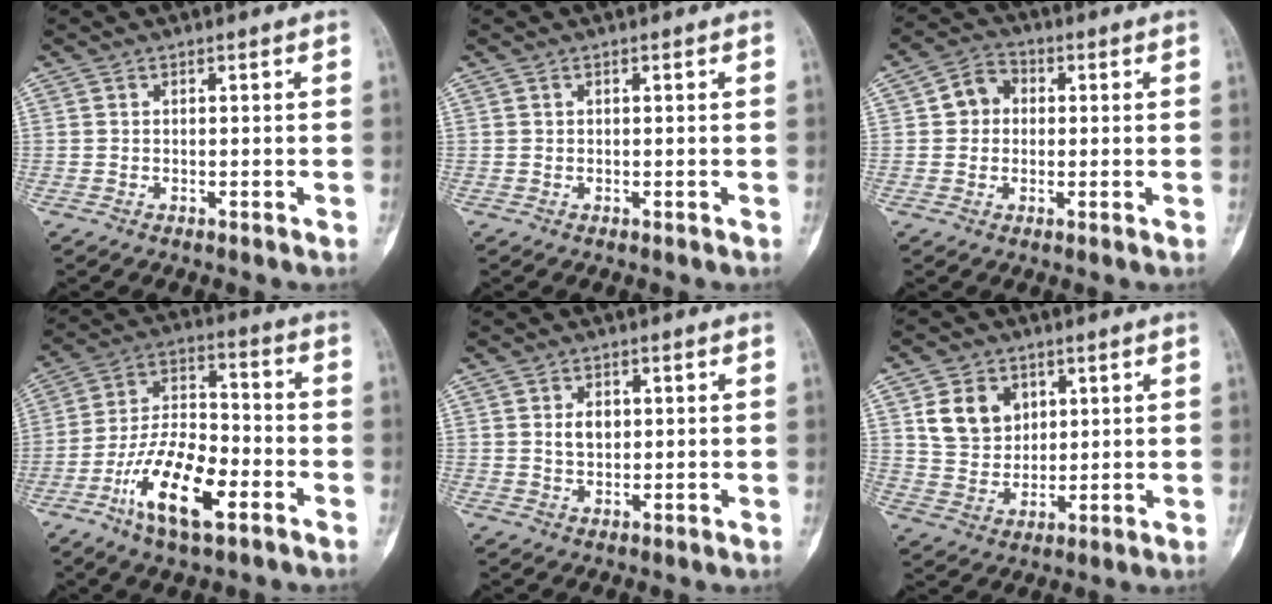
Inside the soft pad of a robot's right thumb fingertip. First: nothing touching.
{"total": 0.0}
{"total": 5.5, "force": [0.5, 4.8, 2.6], "torque": [-0.023, 0.014, -0.001]}
{"total": 15.7, "force": [-7.2, 6.3, 12.5], "torque": [-0.225, 0.039, -0.130]}
{"total": 3.4, "force": [0.8, 2.3, 2.4], "torque": [-0.032, -0.003, 0.015]}
{"total": 9.5, "force": [3.5, 7.5, 4.6], "torque": [-0.051, -0.017, 0.073]}